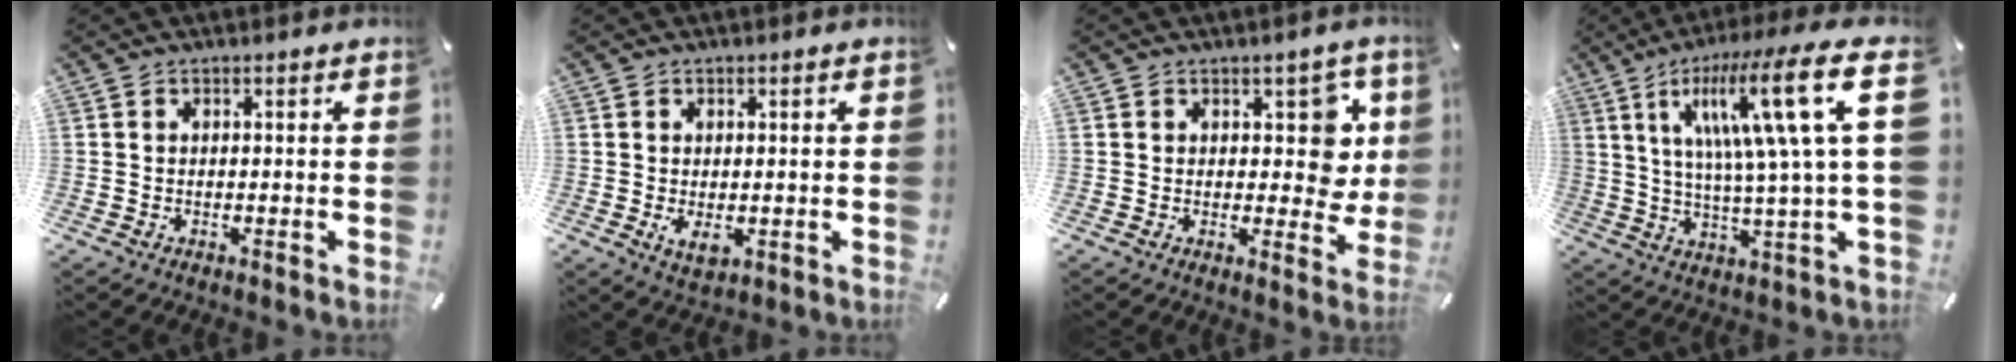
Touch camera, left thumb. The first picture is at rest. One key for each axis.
{"total": 3.6, "fx": -0.6, "fy": 2.2, "fz": 2.8, "tx": -0.046, "ty": -0.008, "tz": -0.015}
{"total": 9.5, "fx": 3.1, "fy": 6.2, "fz": 6.5, "tx": -0.061, "ty": -0.016, "tz": 0.050}
{"total": 22.3, "fx": 6.6, "fy": 3.2, "fz": 21.0, "tx": -0.352, "ty": -0.028, "tz": 0.084}